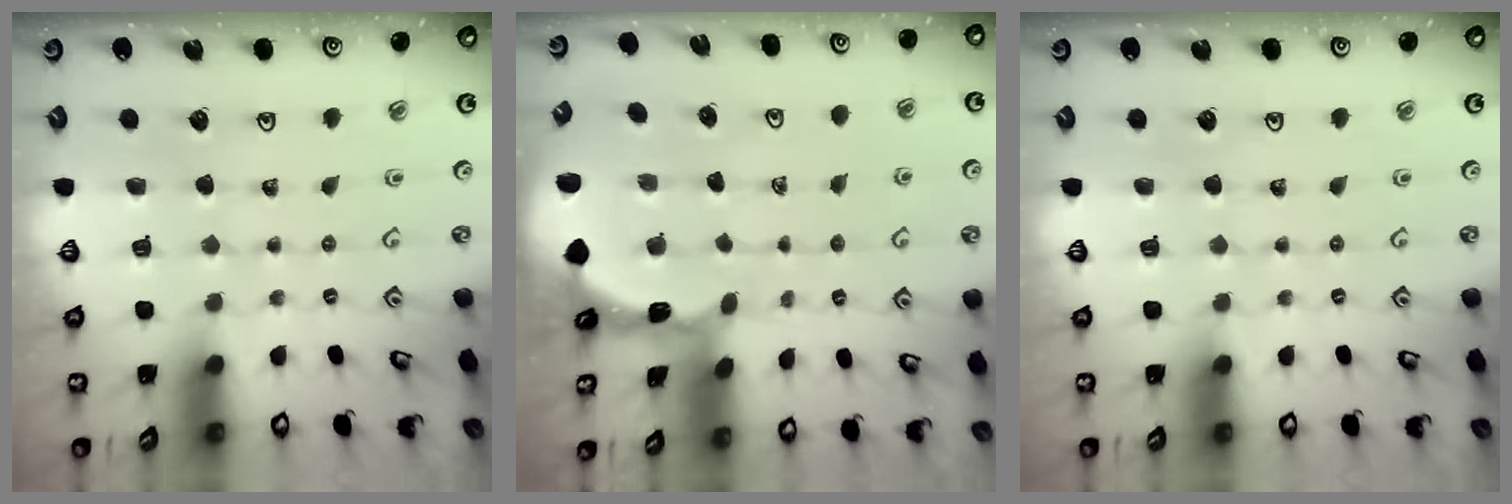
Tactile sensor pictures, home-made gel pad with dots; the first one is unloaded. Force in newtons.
{"total": 1.0, "press": 1.0, "slide": 0.2}
{"total": 0.0}